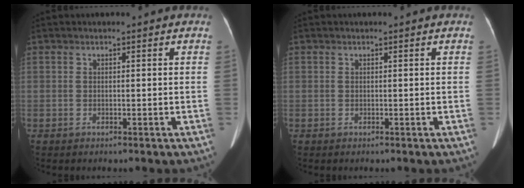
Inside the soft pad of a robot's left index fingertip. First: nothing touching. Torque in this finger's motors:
{"motor_torque": [0.00, 0.00, 0.00, 0.00]}